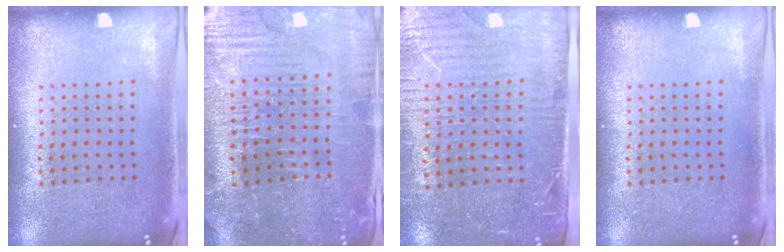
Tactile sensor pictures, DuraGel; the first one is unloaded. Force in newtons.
{"total": 3.7, "press": 3.7, "slide": 0.4}
{"total": 3.4, "press": 3.1, "slide": 1.5}
{"total": 0.0}